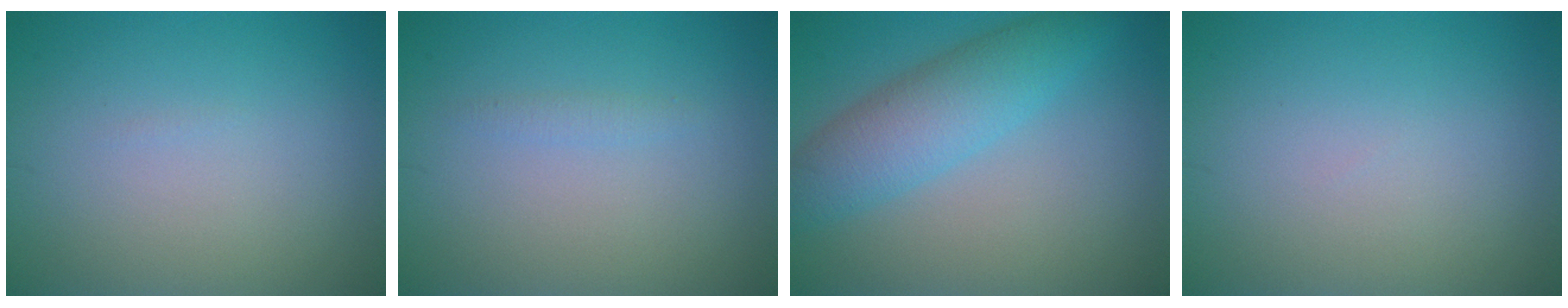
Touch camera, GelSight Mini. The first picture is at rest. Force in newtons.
{"total": 0.7, "press": 0.7, "slide": 0.1}
{"total": 5.3, "press": 5.3, "slide": 0.1}
{"total": 0.0}